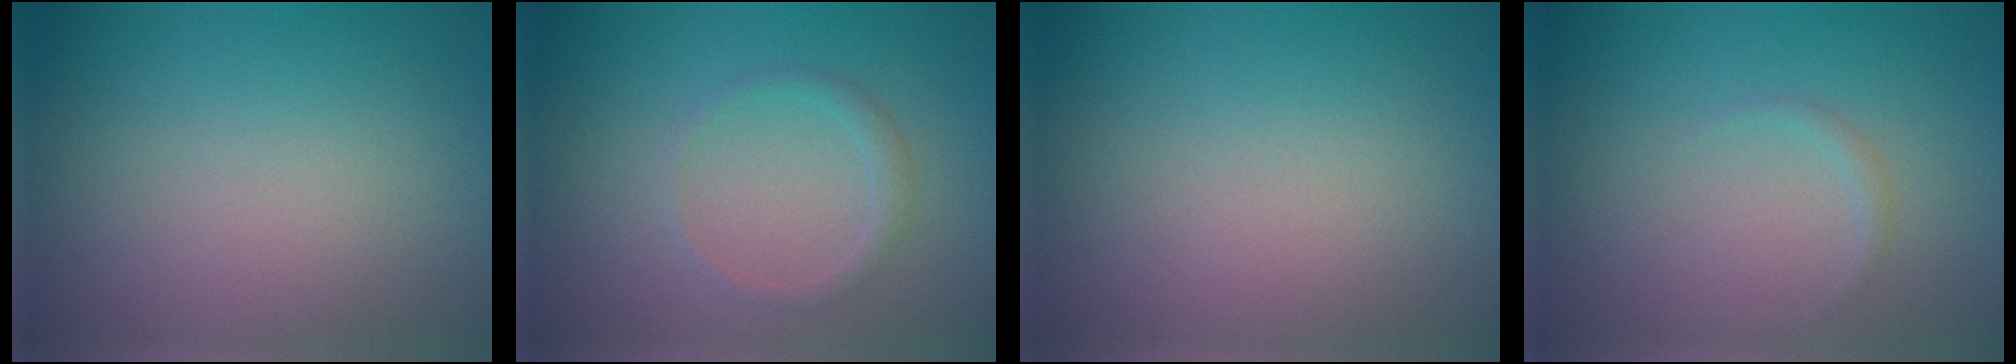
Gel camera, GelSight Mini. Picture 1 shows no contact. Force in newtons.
{"total": 1.3, "press": 1.3, "slide": 0.2}
{"total": 0.0}
{"total": 0.6, "press": 0.6, "slide": 0.1}